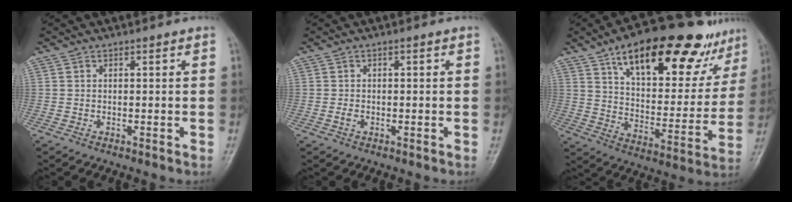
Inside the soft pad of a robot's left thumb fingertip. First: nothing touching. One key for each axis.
{"total": 1.4, "fx": -0.3, "fy": 0.8, "fz": 1.1, "tx": -0.025, "ty": 0.007, "tz": -0.006}
{"total": 27.3, "fx": 16.8, "fy": 11.6, "fz": 18.1, "tx": -0.216, "ty": -0.030, "tz": 0.255}